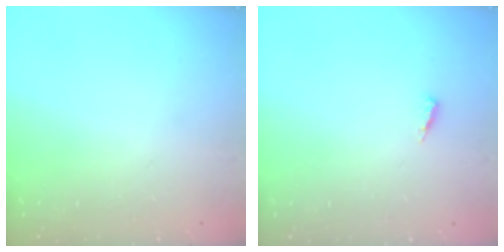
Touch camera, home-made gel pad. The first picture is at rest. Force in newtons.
{"total": 4.2, "press": 4.2, "slide": 0.6}